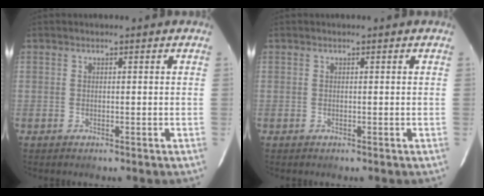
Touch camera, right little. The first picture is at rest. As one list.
[{"total": 0.0}]